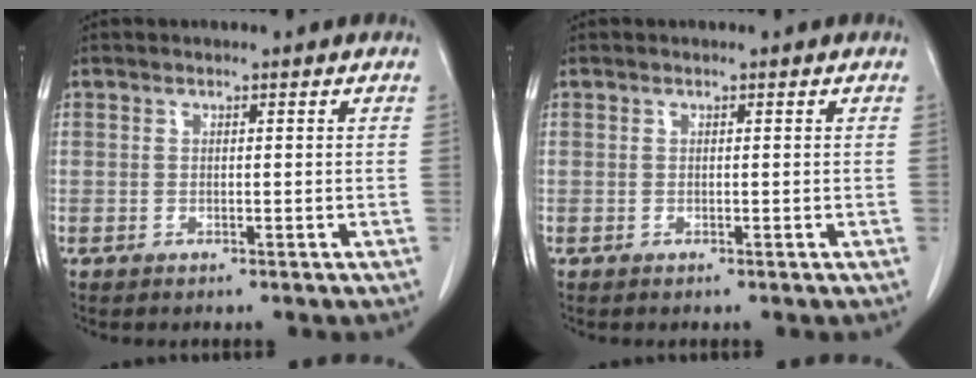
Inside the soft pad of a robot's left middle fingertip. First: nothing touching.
{"total": 0.0}